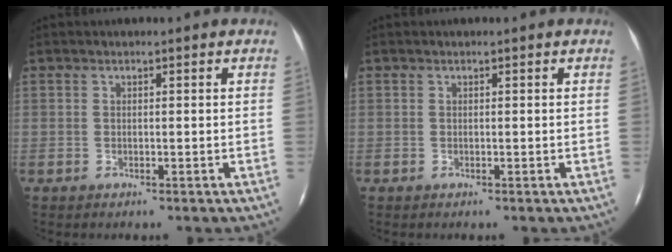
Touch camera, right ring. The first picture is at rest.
{"total": 0.0}